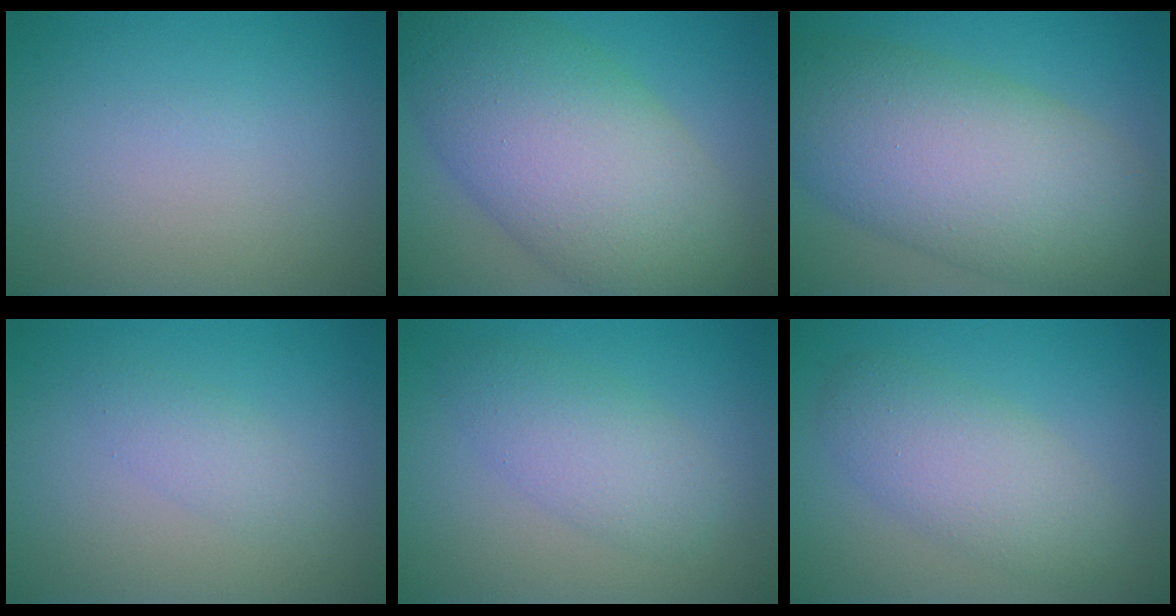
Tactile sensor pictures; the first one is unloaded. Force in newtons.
{"total": 12.5, "press": 12.5, "slide": 0.5}
{"total": 12.1, "press": 12.1, "slide": 0.4}
{"total": 1.7, "press": 1.7, "slide": 0.1}
{"total": 3.7, "press": 3.7, "slide": 0.1}
{"total": 4.7, "press": 4.7, "slide": 0.3}